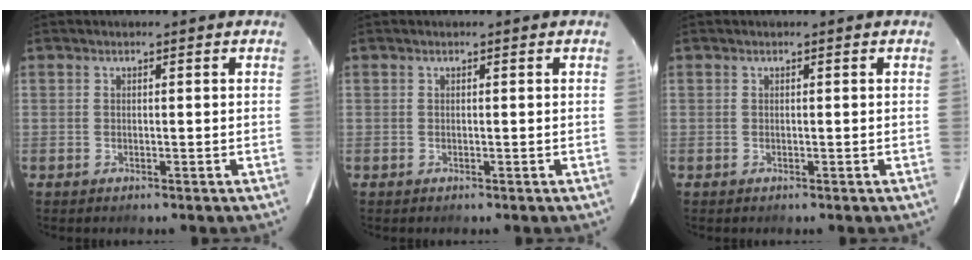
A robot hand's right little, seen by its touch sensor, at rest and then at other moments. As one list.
[{"total": 0.0}, {"total": 0.0}]